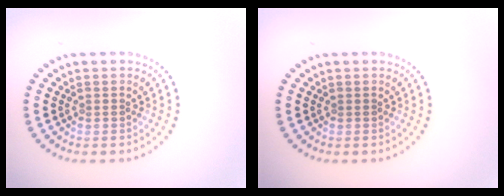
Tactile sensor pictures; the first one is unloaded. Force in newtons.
{"total": 0.0}